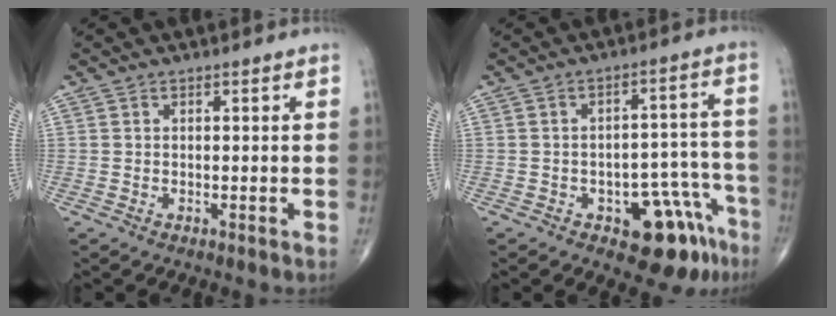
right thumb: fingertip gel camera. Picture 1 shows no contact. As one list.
[{"total": 12.1, "force": [-6.8, 5.8, 8.1], "torque": [-0.053, 0.055, -0.081]}]